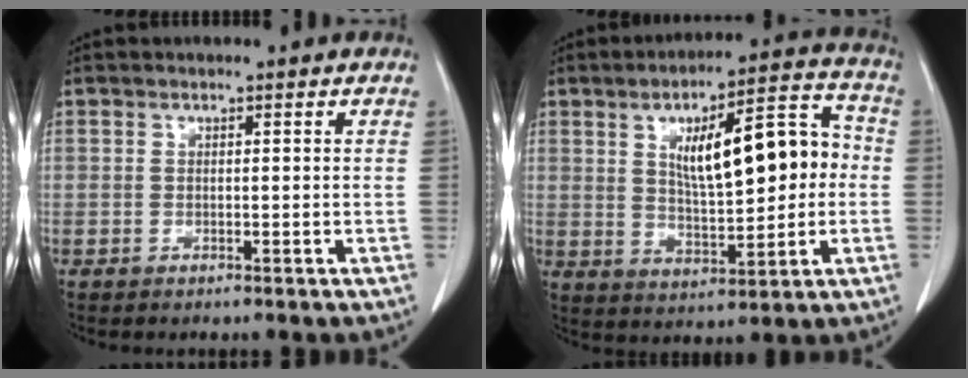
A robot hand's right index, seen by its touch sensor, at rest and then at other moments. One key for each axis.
{"total": 15.0, "fx": 1.7, "fy": 4.6, "fz": 14.1, "tx": -0.207, "ty": 0.035, "tz": 0.033}